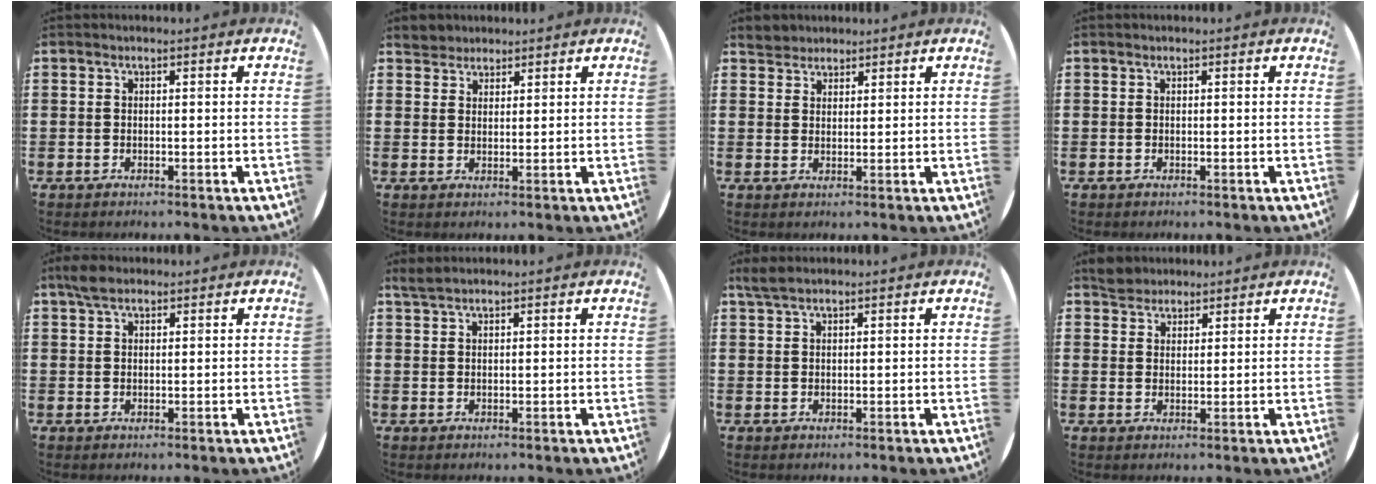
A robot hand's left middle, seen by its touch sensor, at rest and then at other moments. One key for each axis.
{"total": 2.6, "fx": 2.4, "fy": 1.0, "fz": -0.3, "tx": -0.001, "ty": 0.004, "tz": 0.048}
{"total": 2.4, "fx": 2.2, "fy": 0.9, "fz": -0.2, "tx": -0.001, "ty": 0.005, "tz": 0.046}
{"total": 0.0}
{"total": 2.5, "fx": 1.8, "fy": 1.0, "fz": 1.3, "tx": -0.030, "ty": 0.007, "tz": 0.034}
{"total": 1.5, "fx": 1.4, "fy": 0.1, "fz": 0.6, "tx": -0.014, "ty": 0.002, "tz": 0.026}
{"total": 1.9, "fx": 1.6, "fy": 0.4, "fz": 1.0, "tx": -0.022, "ty": 0.004, "tz": 0.030}
{"total": 3.0, "fx": 2.8, "fy": 1.1, "fz": -0.1, "tx": 0.001, "ty": 0.002, "tz": 0.054}